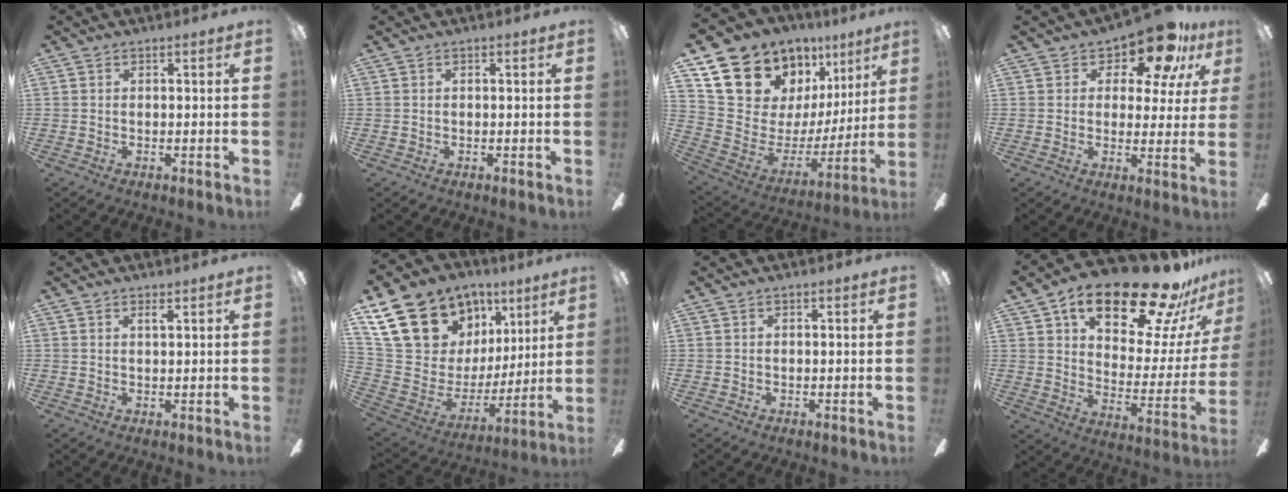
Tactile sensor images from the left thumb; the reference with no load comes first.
{"total": 0.0}
{"total": 17.0, "force": [12.1, 10.8, 5.2], "torque": [-0.106, -0.092, 0.247]}
{"total": 12.3, "force": [8.6, 5.6, 6.7], "torque": [-0.102, -0.050, 0.154]}
{"total": 1.4, "force": [1.1, 0.3, 0.8], "torque": [-0.010, -0.004, 0.018]}
{"total": 20.5, "force": [12.7, 13.8, 8.3], "torque": [-0.170, -0.066, 0.261]}
{"total": 0.0}
{"total": 25.5, "force": [17.3, 9.4, 16.1], "torque": [-0.242, -0.103, 0.281]}